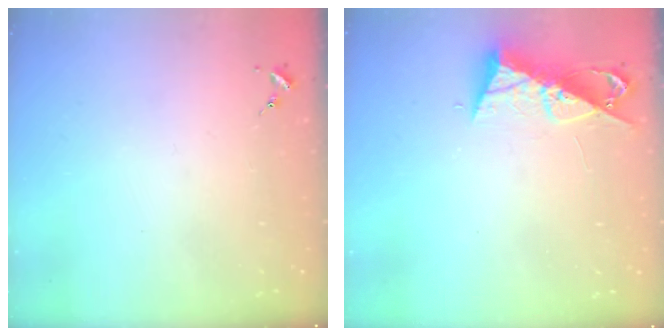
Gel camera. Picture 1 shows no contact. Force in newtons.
{"total": 9.2, "press": 9.2, "slide": 0.6}